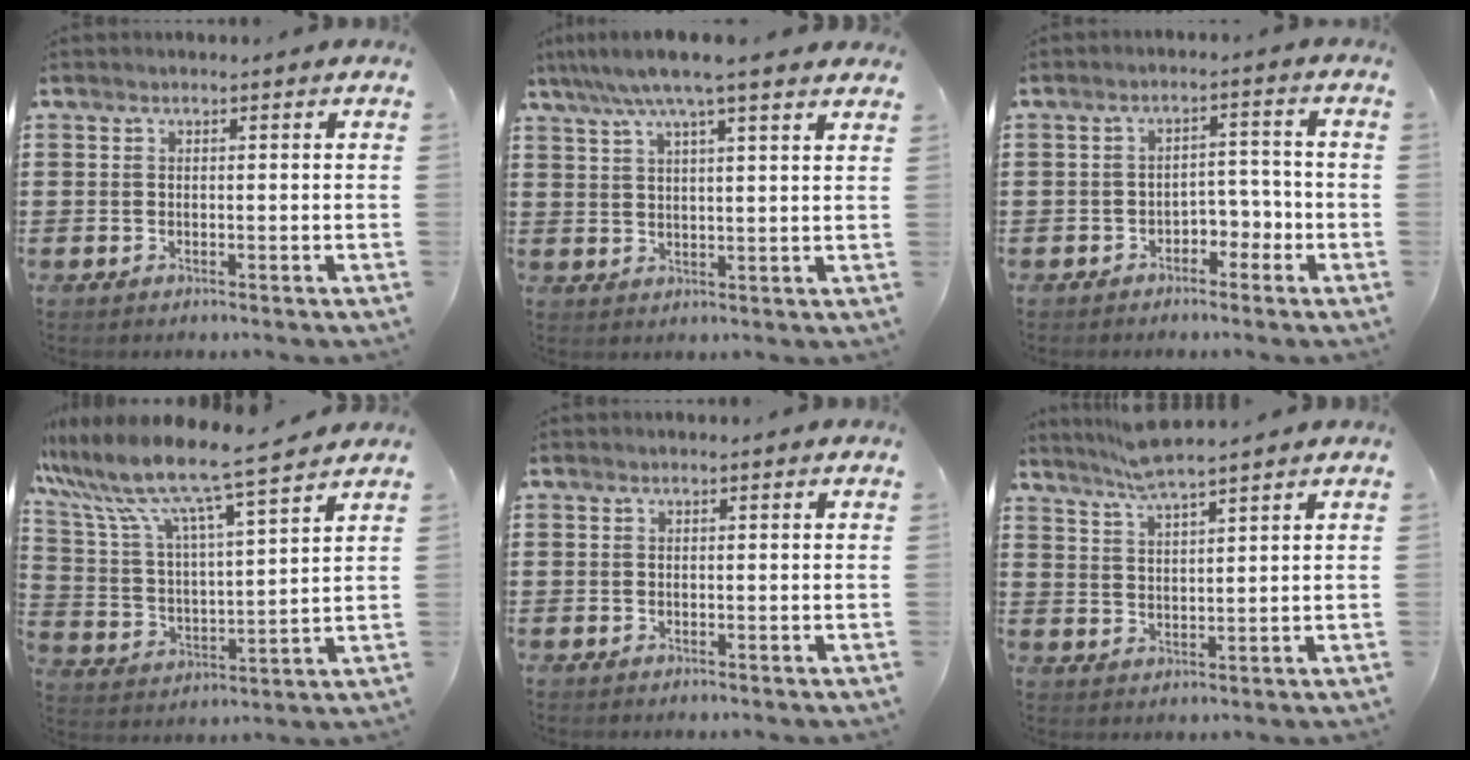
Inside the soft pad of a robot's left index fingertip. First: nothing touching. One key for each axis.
{"total": 6.8, "fx": 5.4, "fy": 0.2, "fz": 4.2, "tx": -0.096, "ty": -0.011, "tz": 0.094}
{"total": 3.4, "fx": -2.5, "fy": 1.8, "fz": 1.5, "tx": -0.032, "ty": 0.008, "tz": -0.053}
{"total": 9.1, "fx": 8.0, "fy": -0.1, "fz": 4.4, "tx": -0.120, "ty": -0.053, "tz": 0.131}
{"total": 0.0}
{"total": 5.0, "fx": 4.4, "fy": -0.2, "fz": 2.3, "tx": -0.057, "ty": -0.012, "tz": 0.079}